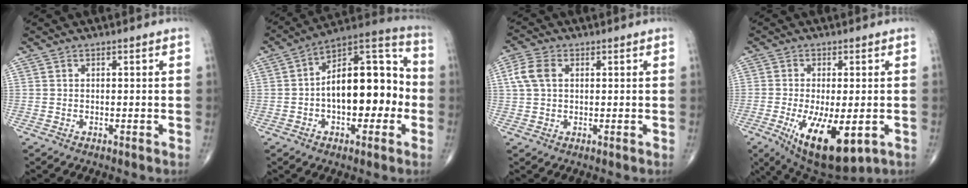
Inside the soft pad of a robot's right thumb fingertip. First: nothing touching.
{"total": 18.9, "force": [-1.6, 10.0, 15.9], "torque": [-0.212, 0.046, -0.032]}
{"total": 5.2, "force": [1.2, 3.4, 3.7], "torque": [-0.087, 0.011, 0.022]}
{"total": 14.1, "force": [-4.8, 5.5, 12.1], "torque": [-0.201, -0.020, -0.058]}